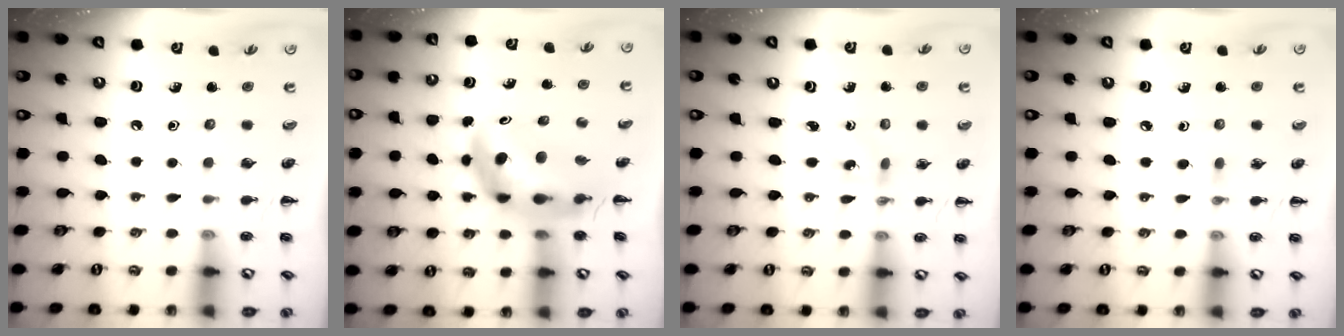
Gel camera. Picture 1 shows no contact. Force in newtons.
{"total": 7.7, "press": 7.4, "slide": 2.0}
{"total": 1.4, "press": 1.2, "slide": 0.6}
{"total": 3.8, "press": 3.5, "slide": 1.5}